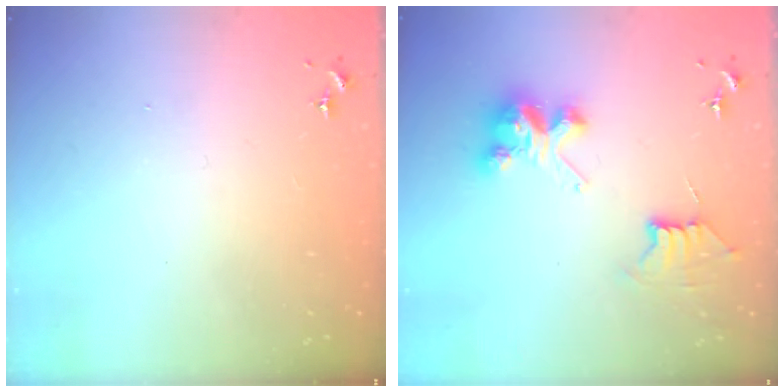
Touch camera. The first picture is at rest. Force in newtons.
{"total": 9.5, "press": 9.5, "slide": 0.7}